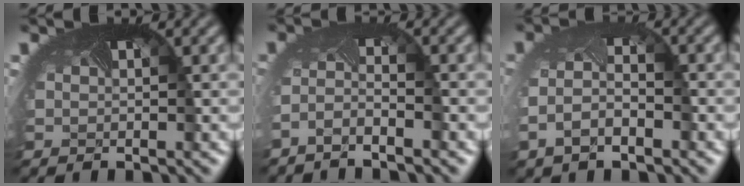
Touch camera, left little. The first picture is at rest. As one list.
[{"total": 2.1, "force": [-2.0, -0.3, 0.8], "torque": [-0.024, -0.006, -0.044]}, {"total": 3.2, "force": [-1.5, 1.6, 2.3], "torque": [-0.056, -0.008, -0.028]}]